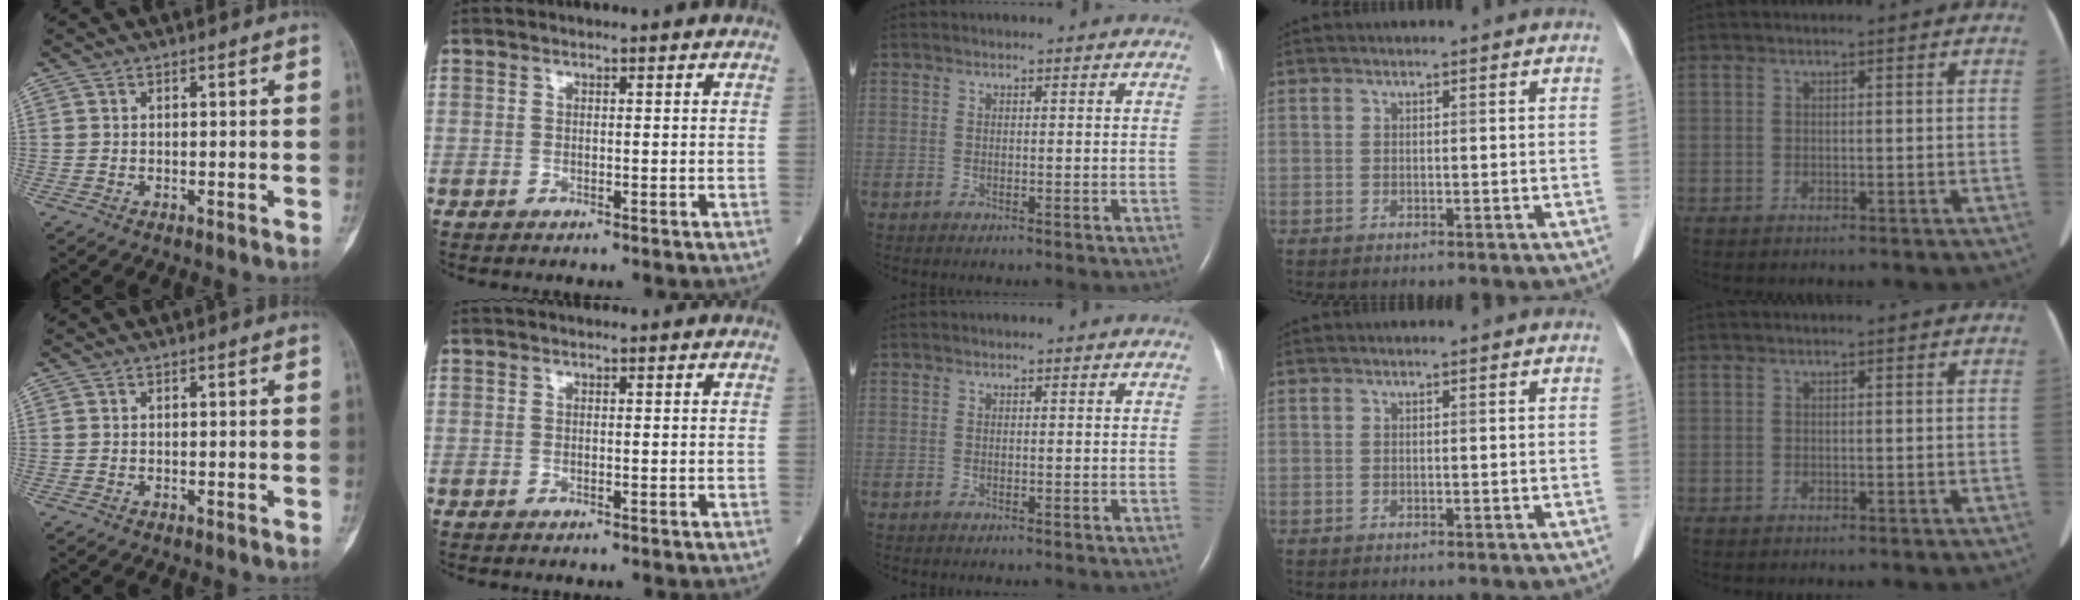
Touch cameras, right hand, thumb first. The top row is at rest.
{}